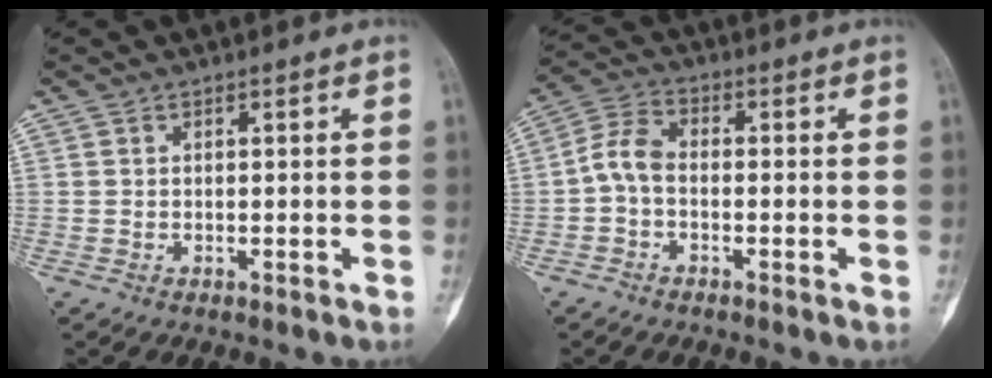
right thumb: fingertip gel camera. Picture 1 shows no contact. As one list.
[{"total": 5.4, "force": [-1.2, 3.2, 4.2], "torque": [-0.083, 0.021, -0.037]}]